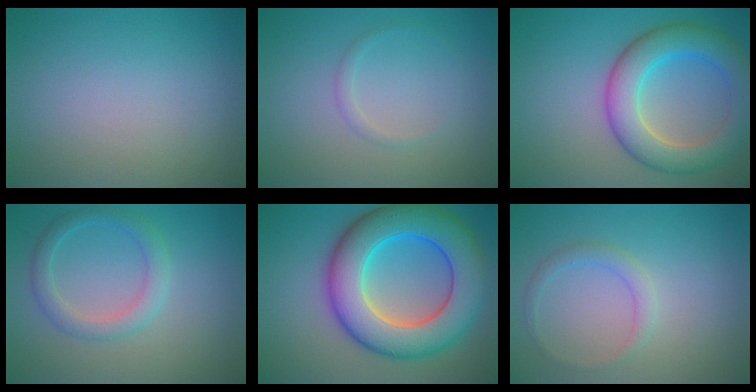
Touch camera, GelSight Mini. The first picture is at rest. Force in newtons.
{"total": 0.8, "press": 0.8, "slide": 0.0}
{"total": 7.1, "press": 7.1, "slide": 0.2}
{"total": 2.7, "press": 2.7, "slide": 0.1}
{"total": 11.8, "press": 11.8, "slide": 0.4}
{"total": 1.6, "press": 1.6, "slide": 0.2}